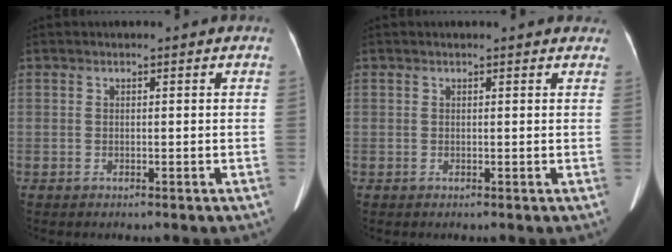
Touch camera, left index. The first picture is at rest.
{"total": 5.2, "force": [4.6, 1.5, 1.8], "torque": [-0.017, 0.018, 0.040]}